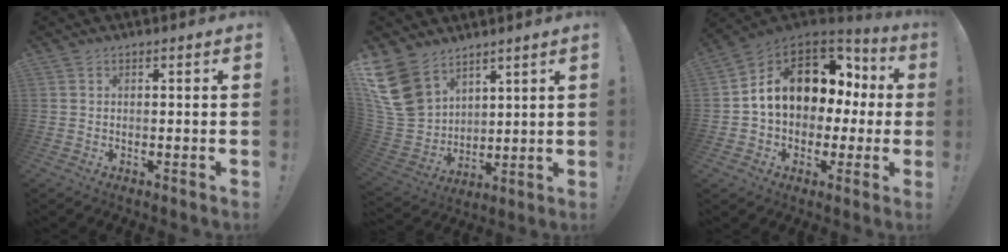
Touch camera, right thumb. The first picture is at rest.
{"total": 14.7, "force": [8.5, 10.1, 6.5], "torque": [-0.132, -0.051, 0.167]}
{"total": 15.9, "force": [4.3, 11.7, 9.8], "torque": [-0.148, -0.008, 0.088]}